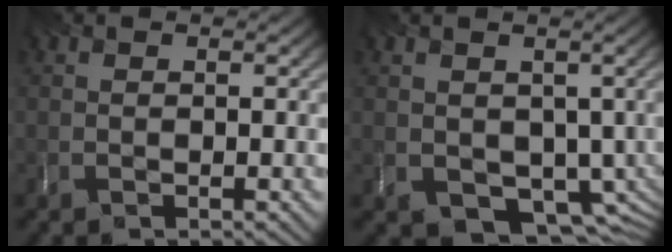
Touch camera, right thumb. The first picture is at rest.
{"total": 5.1, "force": [-0.4, 4.2, 2.8], "torque": [-0.068, -0.039, 0.008]}